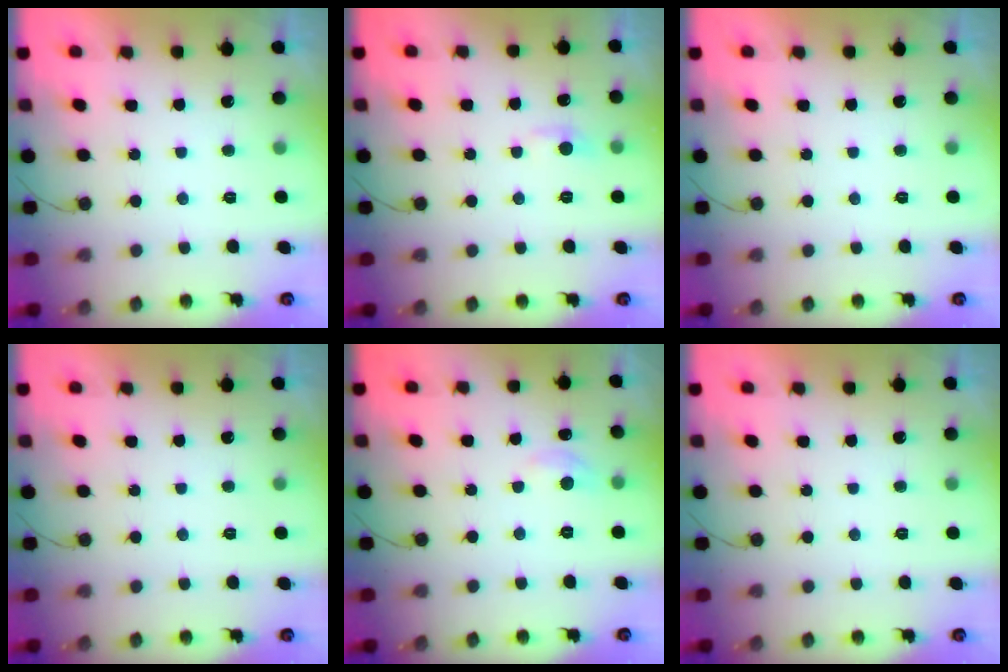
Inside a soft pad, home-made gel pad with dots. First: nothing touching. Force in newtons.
{"total": 4.3, "press": 4.2, "slide": 0.6}
{"total": 0.0}
{"total": 0.0}
{"total": 6.8, "press": 6.7, "slide": 1.0}
{"total": 0.0}